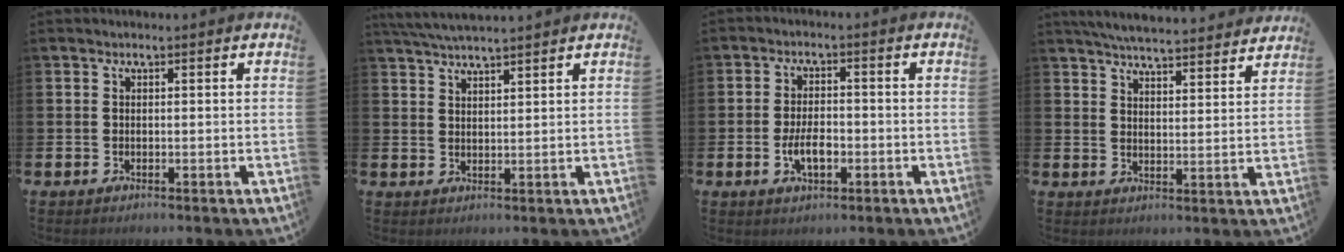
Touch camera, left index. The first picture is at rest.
{"total": 4.1, "force": [3.9, -0.1, 1.1], "torque": [-0.035, -0.008, 0.073]}
{"total": 4.1, "force": [-1.1, 2.1, 3.4], "torque": [-0.047, 0.002, -0.022]}
{"total": 6.0, "force": [5.9, 0.3, 1.0], "torque": [-0.031, -0.035, 0.104]}